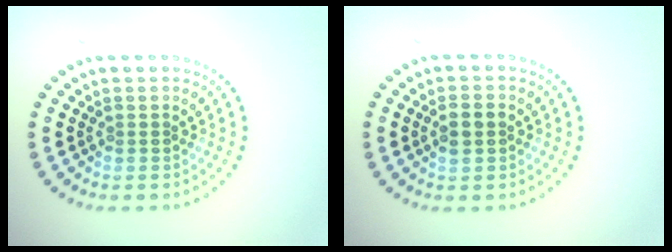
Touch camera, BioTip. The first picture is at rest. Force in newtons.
{"total": 1.9, "press": 1.9, "slide": 0.2}